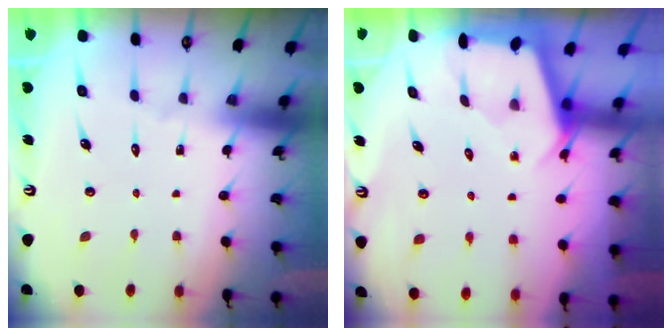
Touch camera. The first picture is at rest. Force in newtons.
{"total": 2.5, "press": 2.5, "slide": 0.3}